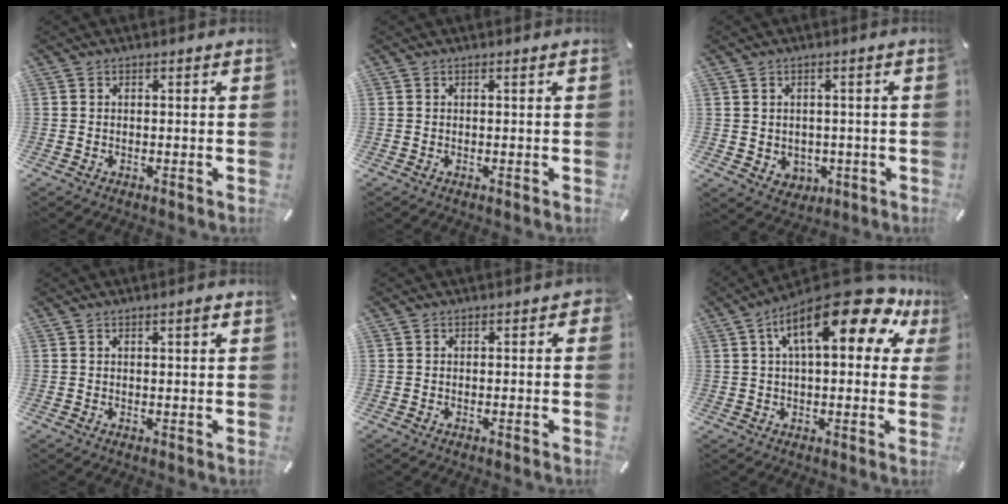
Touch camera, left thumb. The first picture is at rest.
{"total": 0.0}
{"total": 4.0, "force": [1.0, 3.9, 0.3], "torque": [0.000, -0.005, 0.018]}
{"total": 1.5, "force": [0.7, 0.3, 1.3], "torque": [-0.024, 0.002, 0.010]}
{"total": 0.9, "force": [-0.4, 0.7, 0.4], "torque": [-0.007, 0.003, -0.009]}
{"total": 19.8, "force": [8.7, 7.2, 16.3], "torque": [-0.265, -0.041, 0.133]}